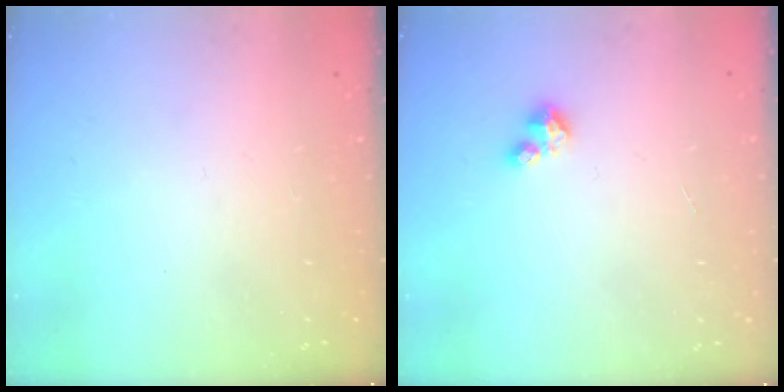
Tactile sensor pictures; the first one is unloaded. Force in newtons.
{"total": 2.7, "press": 2.7, "slide": 0.3}